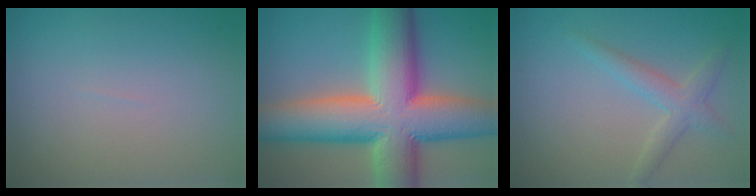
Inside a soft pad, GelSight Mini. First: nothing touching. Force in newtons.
{"total": 15.0, "press": 15.0, "slide": 0.8}
{"total": 2.4, "press": 2.4, "slide": 0.2}